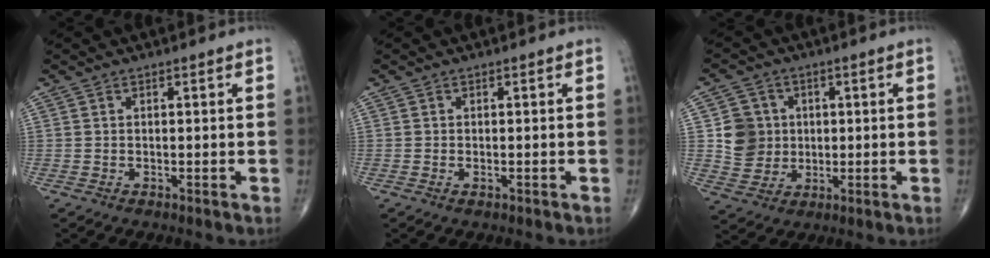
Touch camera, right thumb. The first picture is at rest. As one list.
[{"total": 0.6, "force": [-0.4, 0.2, 0.4], "torque": [-0.009, 0.000, -0.008]}, {"total": 7.8, "force": [0.7, 7.4, 2.4], "torque": [-0.015, 0.000, 0.014]}]